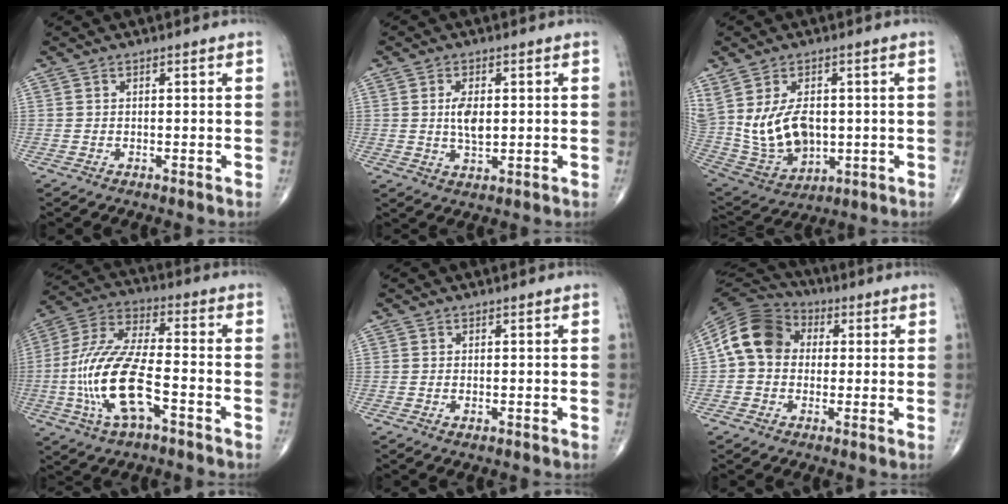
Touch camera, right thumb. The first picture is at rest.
{"total": 5.1, "force": [0.6, 2.6, 4.4], "torque": [-0.080, -0.009, 0.012]}
{"total": 14.2, "force": [1.0, 9.0, 10.9], "torque": [-0.202, -0.010, 0.046]}
{"total": 17.0, "force": [-5.0, 6.4, 15.0], "torque": [-0.321, 0.031, -0.093]}
{"total": 0.7, "force": [-0.2, 0.2, 0.6], "torque": [-0.013, -0.003, -0.003]}
{"total": 12.0, "force": [1.4, 9.6, 7.0], "torque": [-0.118, 0.028, 0.010]}